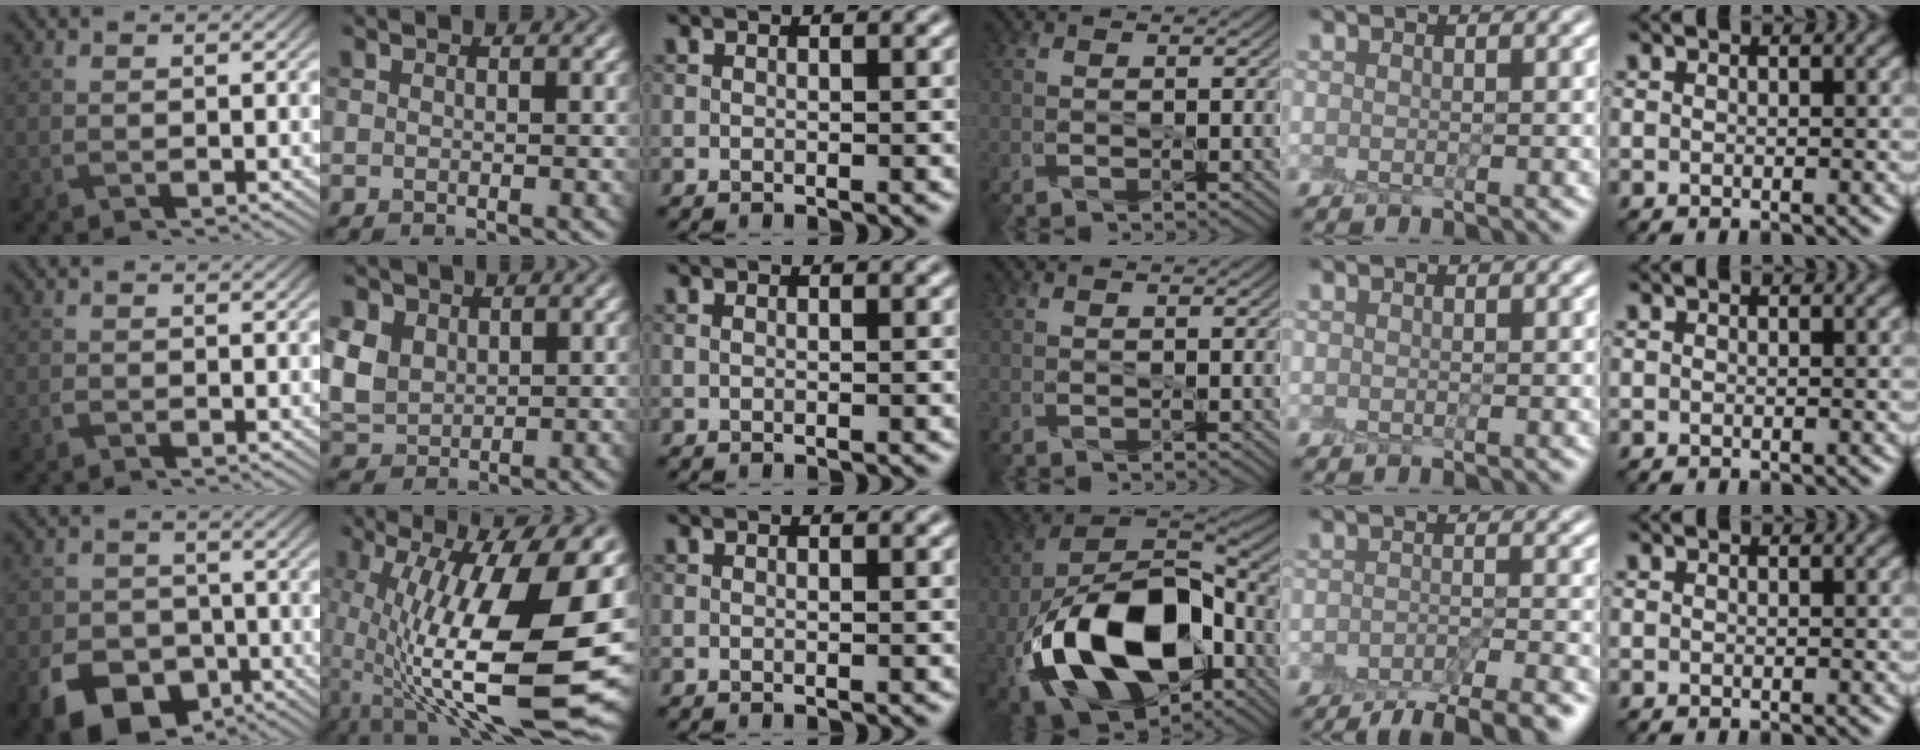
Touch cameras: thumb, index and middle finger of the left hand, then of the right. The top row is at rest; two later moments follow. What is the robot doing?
{"motion": "peel", "object": "shipping label"}